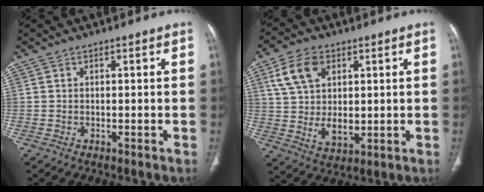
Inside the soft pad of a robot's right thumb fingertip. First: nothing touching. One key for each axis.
{"total": 12.1, "fx": 3.8, "fy": 7.9, "fz": 8.3, "tx": -0.137, "ty": -0.011, "tz": 0.078}